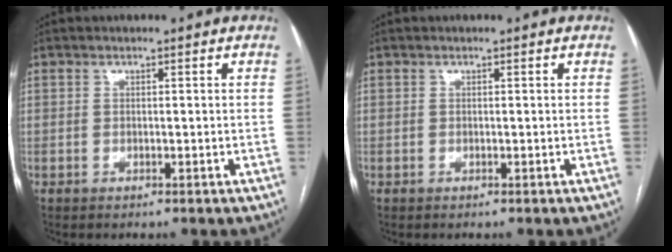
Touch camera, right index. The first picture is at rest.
{"total": 0.0}